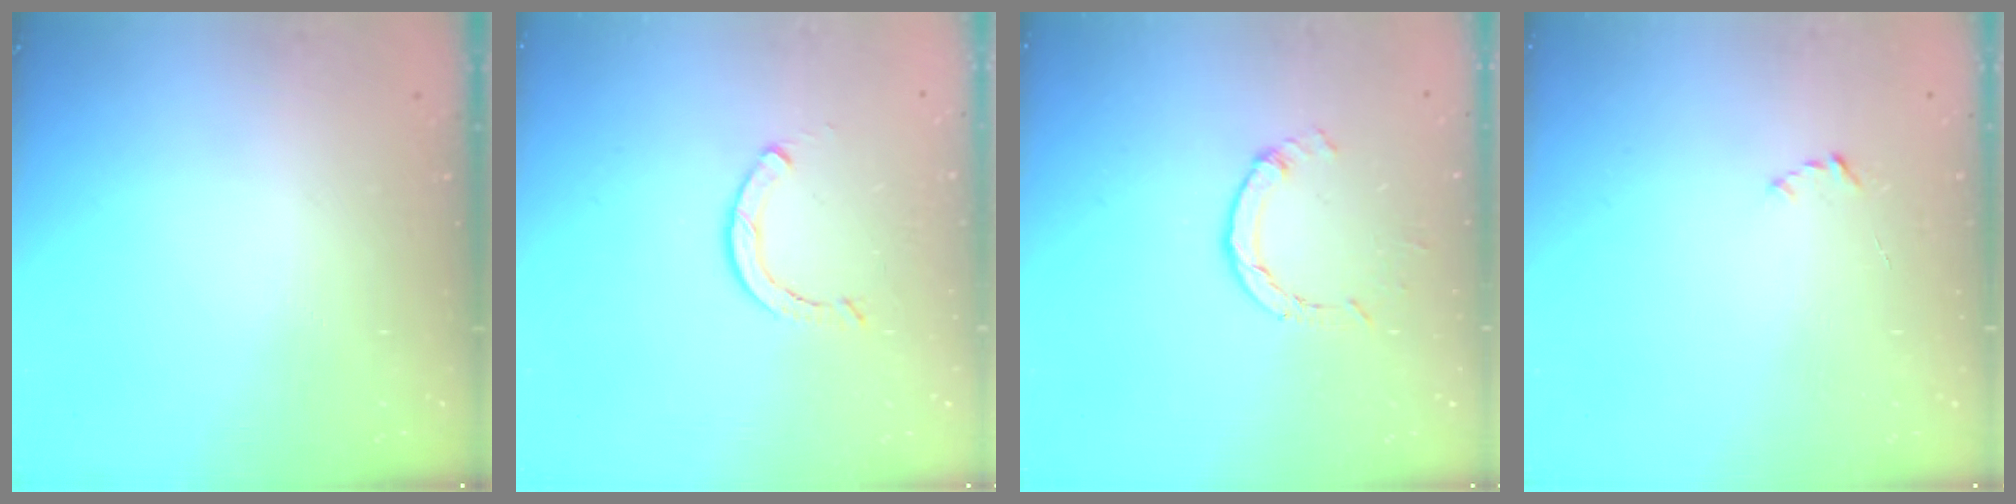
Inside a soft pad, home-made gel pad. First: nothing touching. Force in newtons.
{"total": 2.4, "press": 2.4, "slide": 0.0}
{"total": 1.4, "press": 1.4, "slide": 0.2}
{"total": 2.2, "press": 2.1, "slide": 0.3}